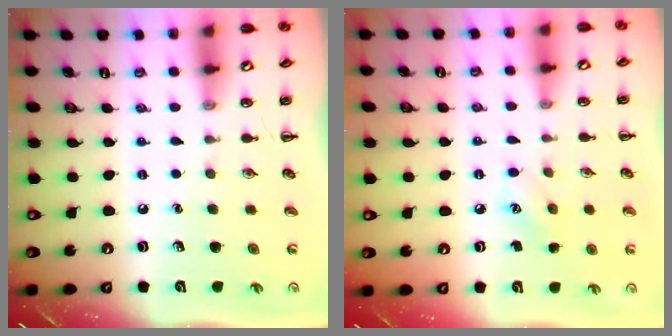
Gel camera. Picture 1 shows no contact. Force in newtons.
{"total": 4.9, "press": 4.7, "slide": 1.4}